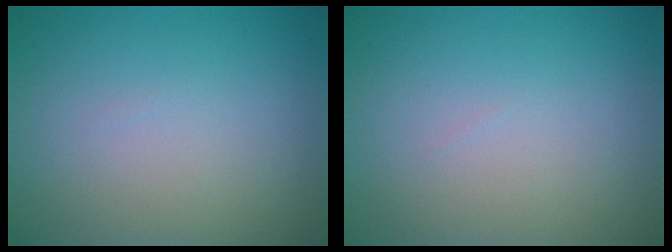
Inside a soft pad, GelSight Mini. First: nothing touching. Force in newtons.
{"total": 0.0}